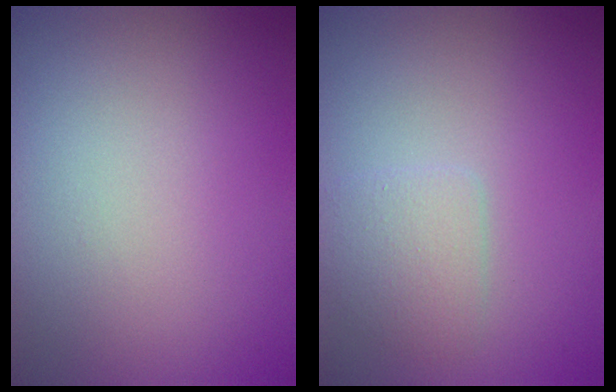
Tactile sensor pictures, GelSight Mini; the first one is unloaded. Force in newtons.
{"total": 2.1, "press": 2.1, "slide": 0.0}